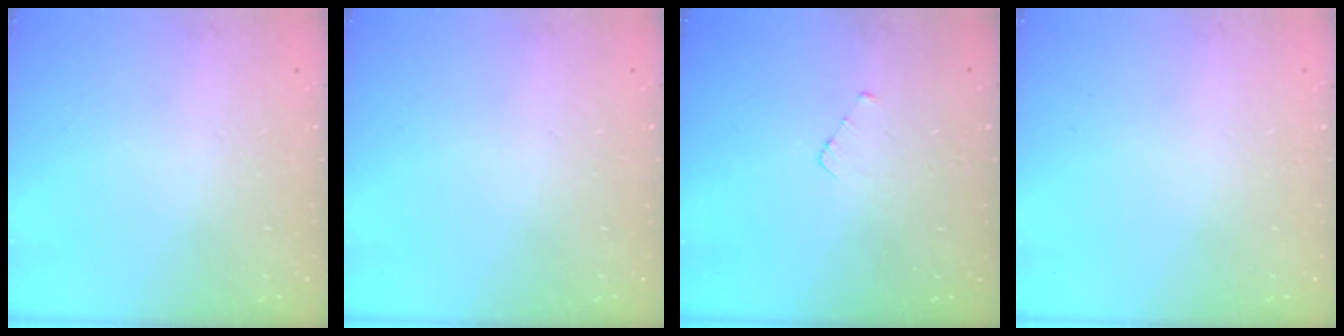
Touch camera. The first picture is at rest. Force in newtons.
{"total": 0.0}
{"total": 2.9, "press": 2.9, "slide": 0.2}
{"total": 0.0}